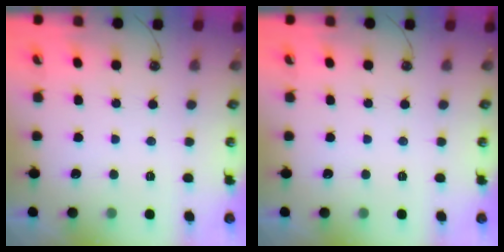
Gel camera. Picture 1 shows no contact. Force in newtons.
{"total": 0.0}